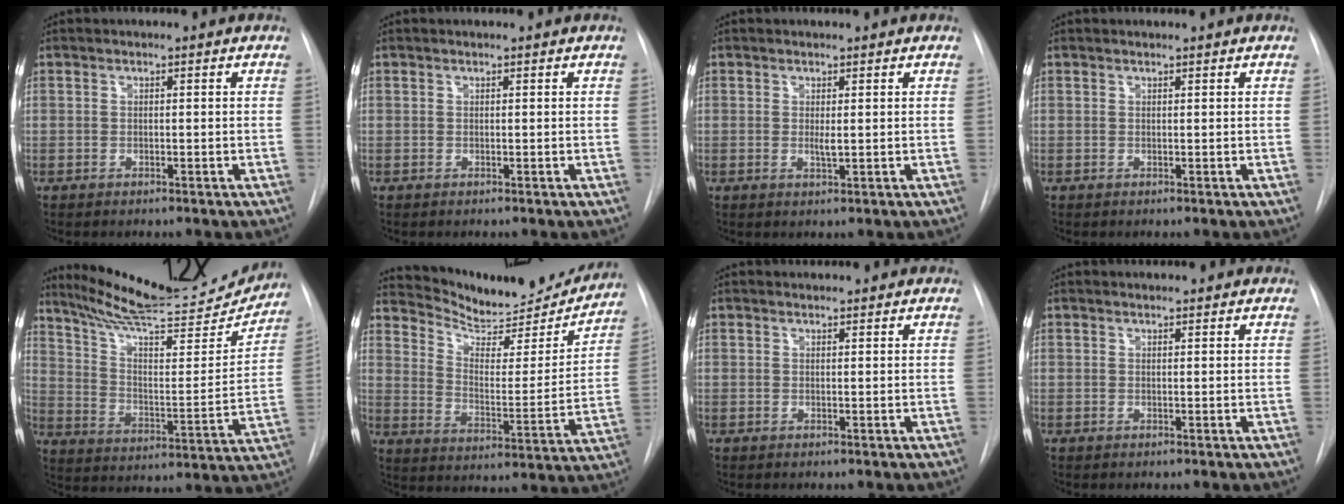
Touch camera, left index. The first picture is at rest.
{"total": 0.0}
{"total": 1.3, "force": [0.4, 0.2, 1.3], "torque": [-0.028, 0.000, 0.009]}
{"total": 1.1, "force": [1.1, 0.0, 0.2], "torque": [-0.006, 0.011, 0.018]}
{"total": 24.1, "force": [22.4, 2.9, 8.5], "torque": [-0.137, -0.051, 0.317]}
{"total": 19.4, "force": [18.5, 4.0, 4.1], "torque": [-0.057, -0.047, 0.255]}
{"total": 2.2, "force": [2.1, 0.5, 0.3], "torque": [-0.012, 0.018, 0.029]}
{"total": 3.0, "force": [2.8, 0.7, 0.7], "torque": [-0.013, 0.020, 0.032]}